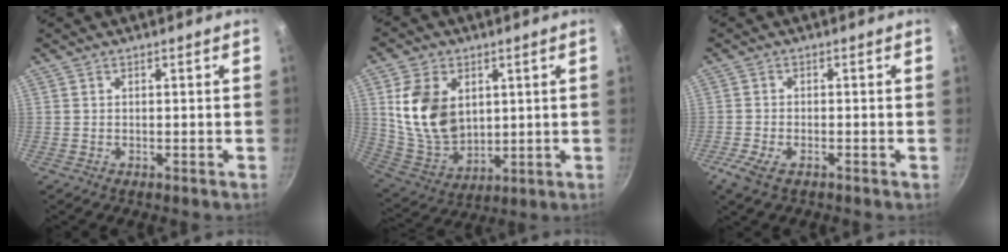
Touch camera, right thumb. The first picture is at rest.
{"total": 14.6, "force": [3.4, 10.3, 9.8], "torque": [-0.159, -0.028, 0.080]}
{"total": 4.1, "force": [-2.3, 1.7, 3.0], "torque": [-0.073, 0.000, -0.049]}